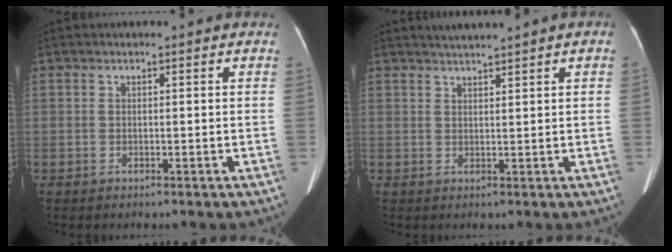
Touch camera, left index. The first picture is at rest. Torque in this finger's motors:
{"motor_torque": [0.57, -1.12, 0.04, 0.00]}